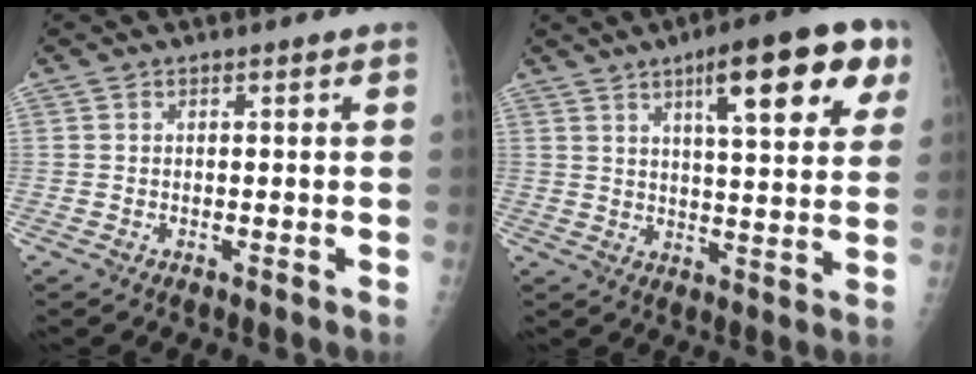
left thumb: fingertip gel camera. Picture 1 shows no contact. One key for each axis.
{"total": 16.8, "fx": 8.1, "fy": 4.6, "fz": 14.0, "tx": -0.159, "ty": -0.020, "tz": 0.110}